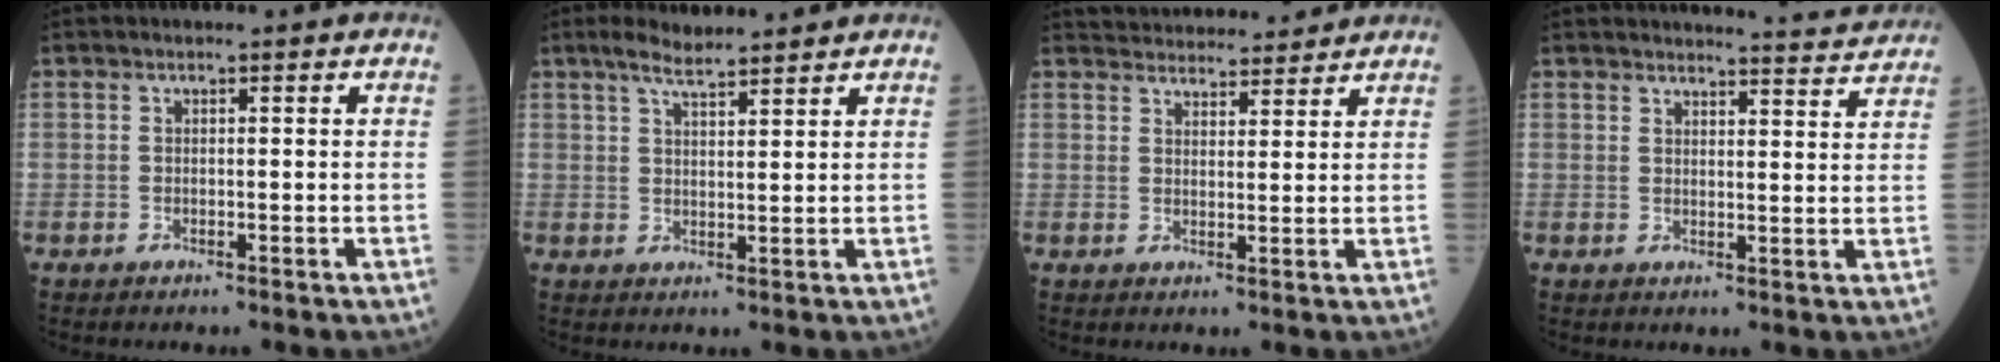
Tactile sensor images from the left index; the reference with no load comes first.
{"total": 4.8, "force": [4.2, 0.7, 2.2], "torque": [-0.045, 0.014, 0.074]}
{"total": 11.6, "force": [11.1, 2.4, 2.2], "torque": [-0.021, 0.021, 0.152]}
{"total": 8.9, "force": [8.9, 0.2, 1.0], "torque": [-0.003, -0.007, 0.094]}